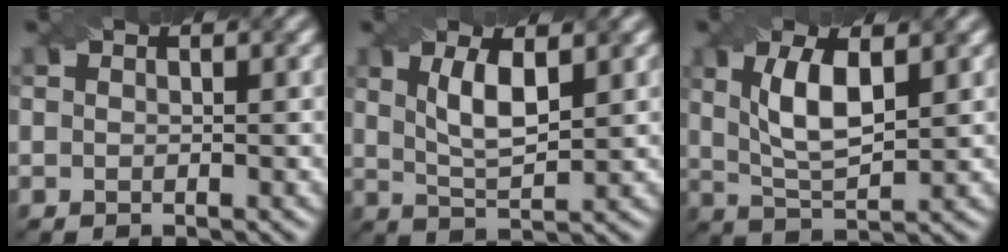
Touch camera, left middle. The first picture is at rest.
{"total": 4.4, "force": [1.5, 1.5, 3.8], "torque": [-0.081, -0.003, 0.030]}
{"total": 5.7, "force": [1.6, 2.2, 5.0], "torque": [-0.105, 0.002, 0.033]}